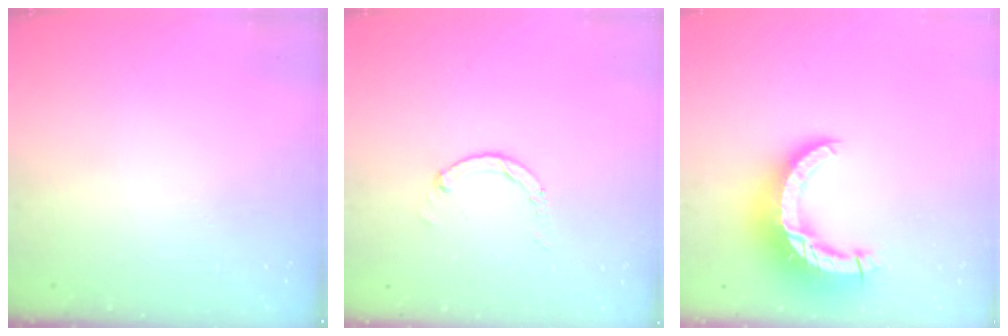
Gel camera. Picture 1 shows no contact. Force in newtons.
{"total": 0.0}
{"total": 13.7, "press": 13.7, "slide": 1.3}